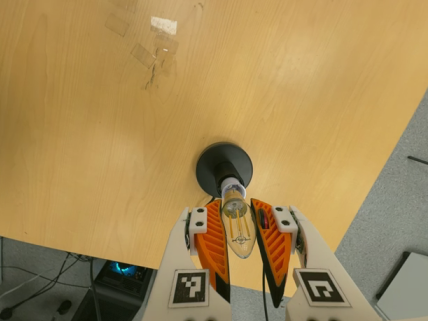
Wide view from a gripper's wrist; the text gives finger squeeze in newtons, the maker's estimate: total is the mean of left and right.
{"total": 19.9, "left": 21.4, "right": 18.4}